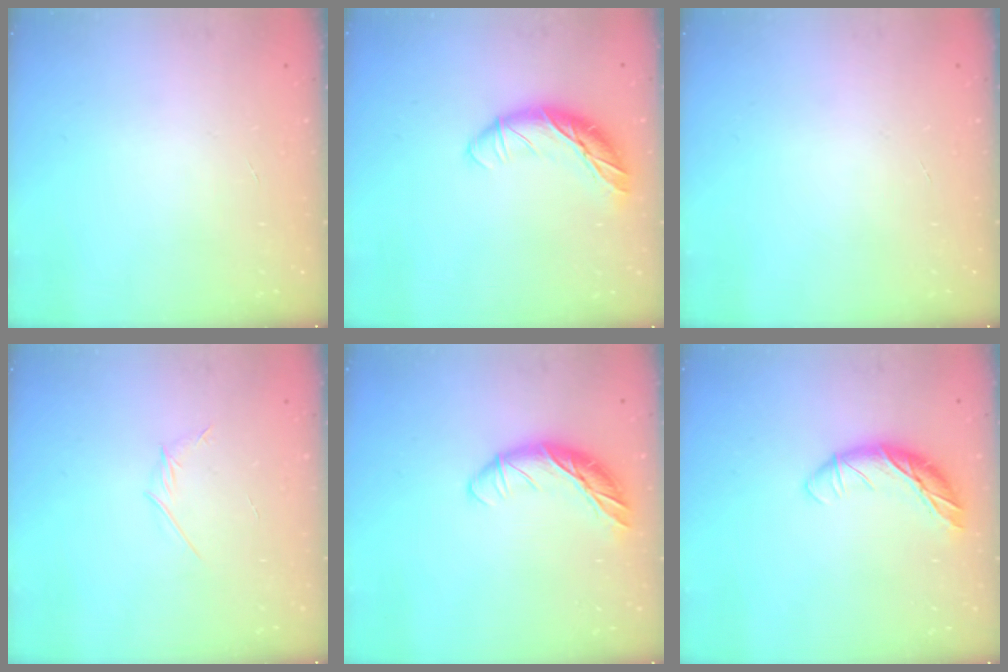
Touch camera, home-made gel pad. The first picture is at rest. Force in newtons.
{"total": 12.1, "press": 12.0, "slide": 0.9}
{"total": 0.0}
{"total": 2.8, "press": 2.7, "slide": 0.8}
{"total": 12.2, "press": 12.1, "slide": 1.9}
{"total": 11.1, "press": 11.1, "slide": 0.7}